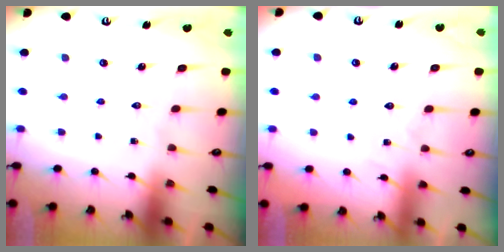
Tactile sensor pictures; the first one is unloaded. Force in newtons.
{"total": 5.3, "press": 5.3, "slide": 0.6}